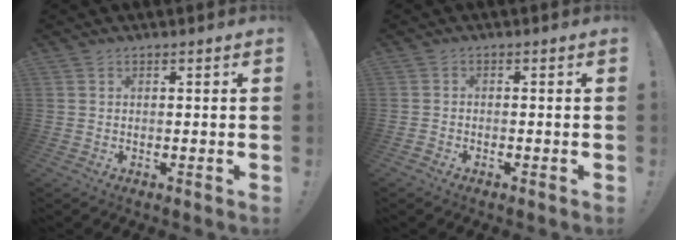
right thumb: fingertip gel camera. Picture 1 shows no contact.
{"total": 1.1, "force": [-1.0, 0.5, 0.3], "torque": [-0.002, 0.005, -0.018]}